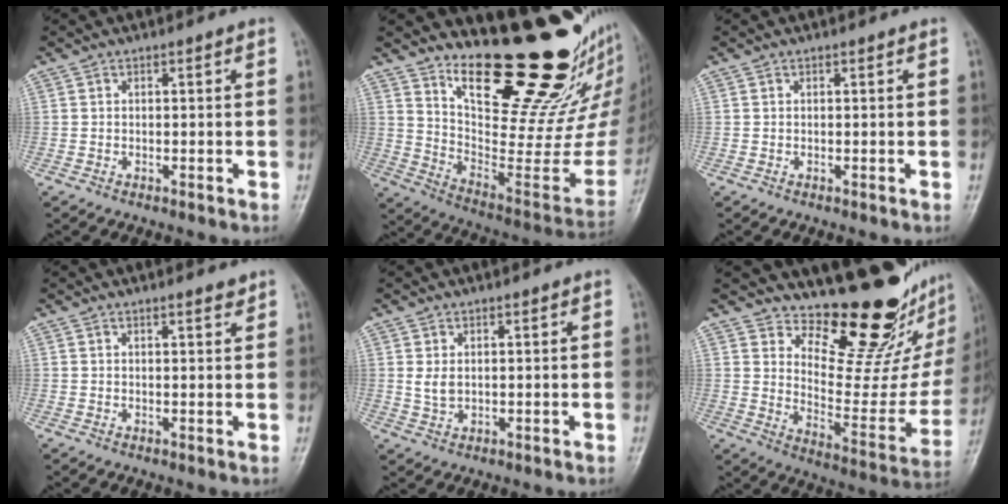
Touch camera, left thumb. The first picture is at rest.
{"total": 25.6, "force": [19.9, 7.5, 14.4], "torque": [-0.162, -0.165, 0.304]}
{"total": 0.0}
{"total": 1.8, "force": [1.5, 0.4, 0.9], "torque": [-0.008, -0.010, 0.021]}
{"total": 2.5, "force": [0.9, 1.6, 1.7], "torque": [-0.025, -0.007, 0.022]}
{"total": 21.0, "force": [16.5, 7.3, 10.7], "torque": [-0.092, -0.147, 0.236]}